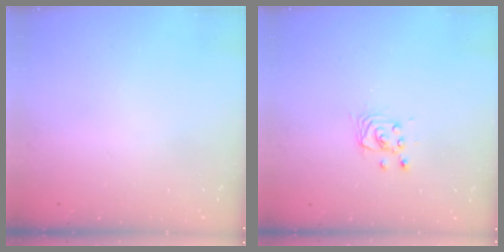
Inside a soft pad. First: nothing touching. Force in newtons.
{"total": 2.8, "press": 2.8, "slide": 0.2}